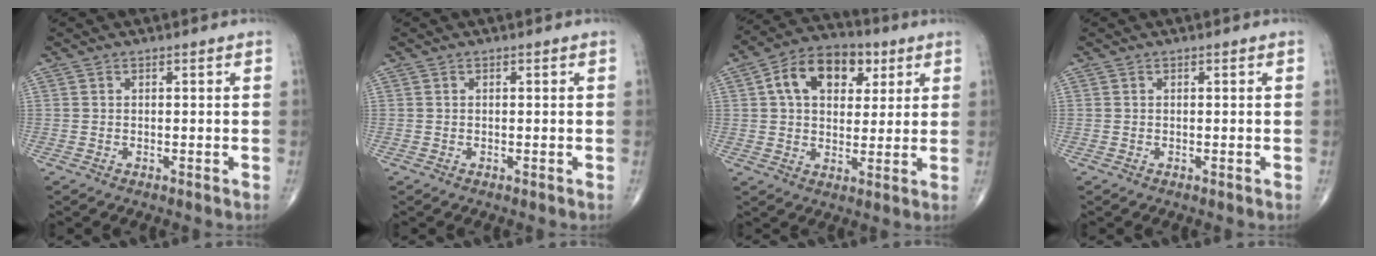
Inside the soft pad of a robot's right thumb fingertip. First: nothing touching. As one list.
[{"total": 0.0}, {"total": 13.5, "force": [4.5, 8.9, 9.1], "torque": [-0.117, 0.005, 0.068]}, {"total": 0.0}]